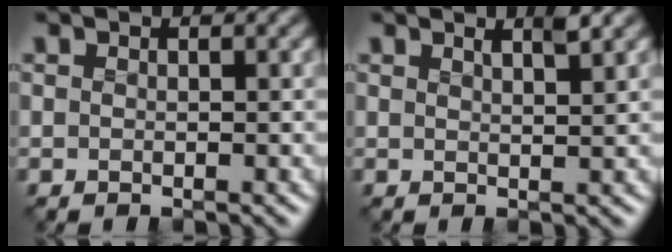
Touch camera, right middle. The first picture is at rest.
{"total": 1.7, "force": [1.1, 0.3, 1.3], "torque": [-0.008, 0.001, 0.010]}